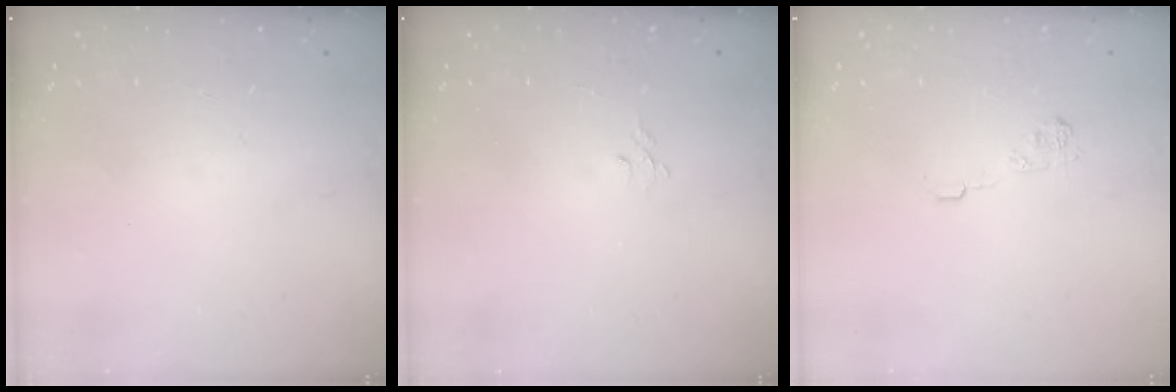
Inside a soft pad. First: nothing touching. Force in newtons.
{"total": 4.3, "press": 4.3, "slide": 0.4}
{"total": 6.4, "press": 6.3, "slide": 1.5}